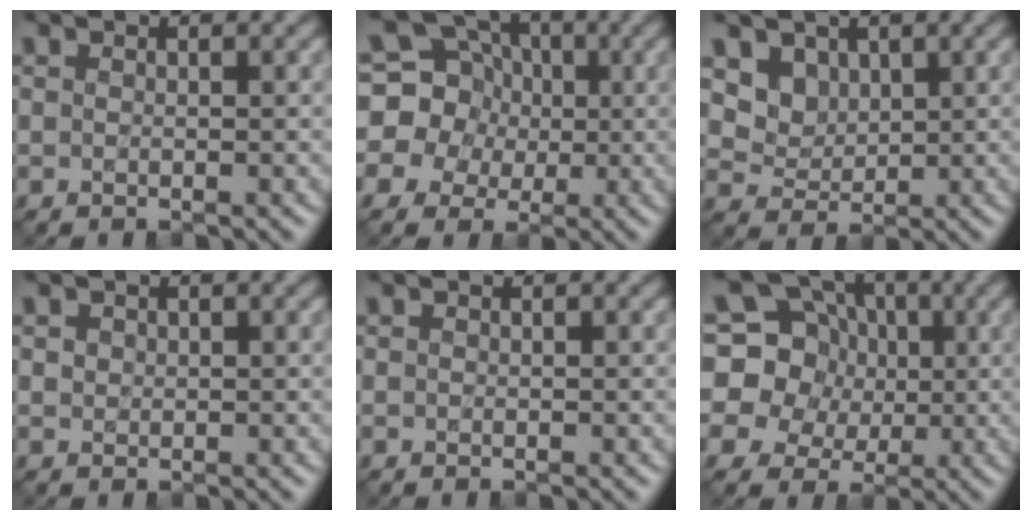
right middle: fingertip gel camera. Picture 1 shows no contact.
{"total": 9.8, "force": [1.3, 9.1, 3.3], "torque": [-0.098, 0.042, 0.000]}
{"total": 3.8, "force": [2.1, 2.8, 1.4], "torque": [-0.042, -0.024, 0.065]}
{"total": 0.6, "force": [0.3, 0.6, 0.1], "torque": [0.000, -0.002, 0.006]}
{"total": 0.0}
{"total": 12.5, "force": [3.6, 10.8, 5.0], "torque": [-0.131, 0.043, 0.049]}